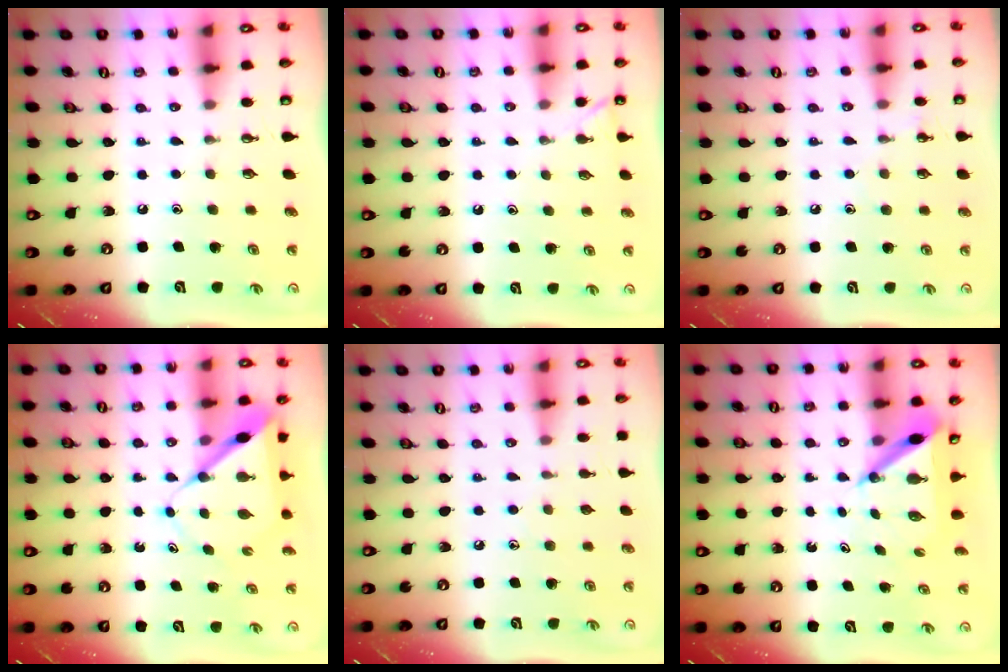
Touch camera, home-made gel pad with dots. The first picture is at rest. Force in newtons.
{"total": 2.2, "press": 2.2, "slide": 0.3}
{"total": 4.8, "press": 4.8, "slide": 0.5}
{"total": 7.8, "press": 7.8, "slide": 0.7}
{"total": 4.9, "press": 4.9, "slide": 0.6}
{"total": 5.9, "press": 5.9, "slide": 0.2}